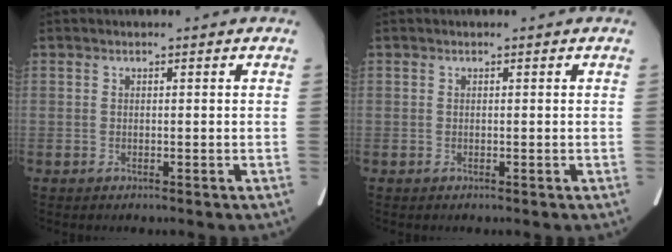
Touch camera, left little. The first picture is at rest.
{"total": 0.0}